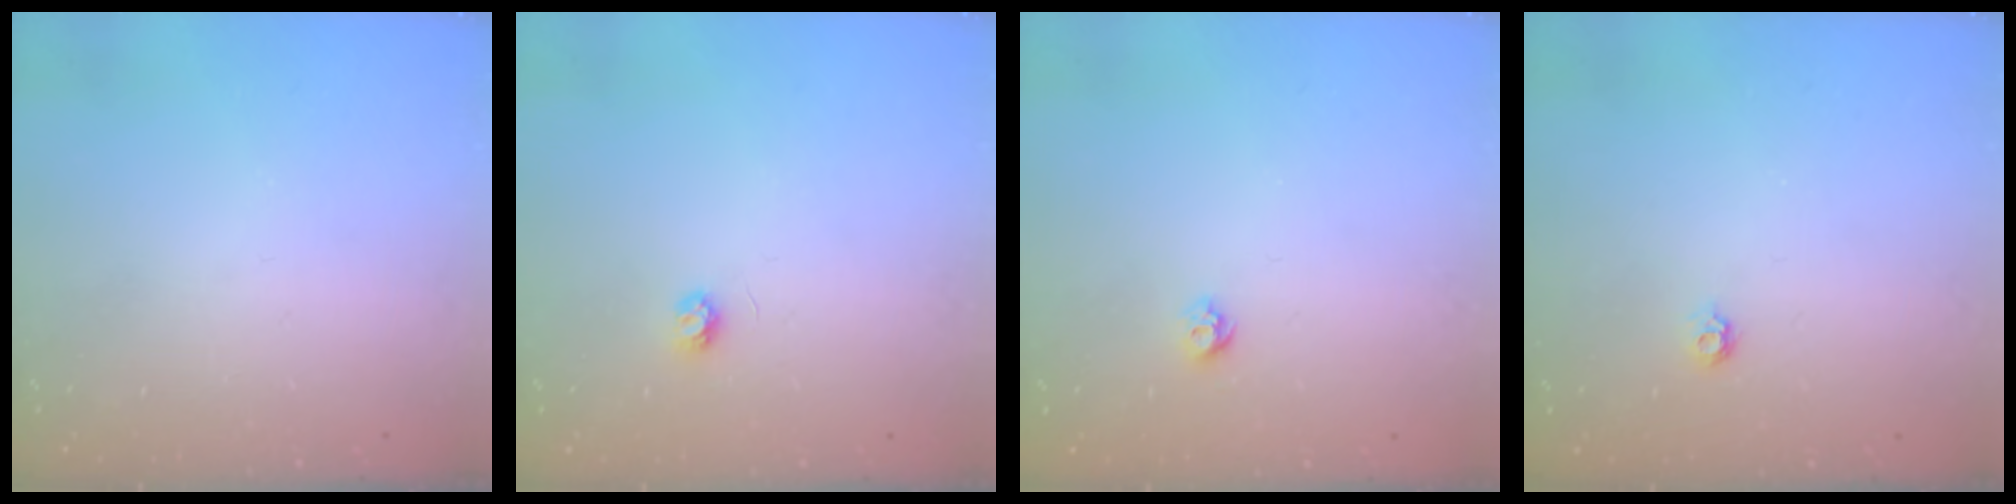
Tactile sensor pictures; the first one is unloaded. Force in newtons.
{"total": 3.2, "press": 3.2, "slide": 0.3}
{"total": 5.3, "press": 5.3, "slide": 0.8}
{"total": 4.6, "press": 4.6, "slide": 0.7}